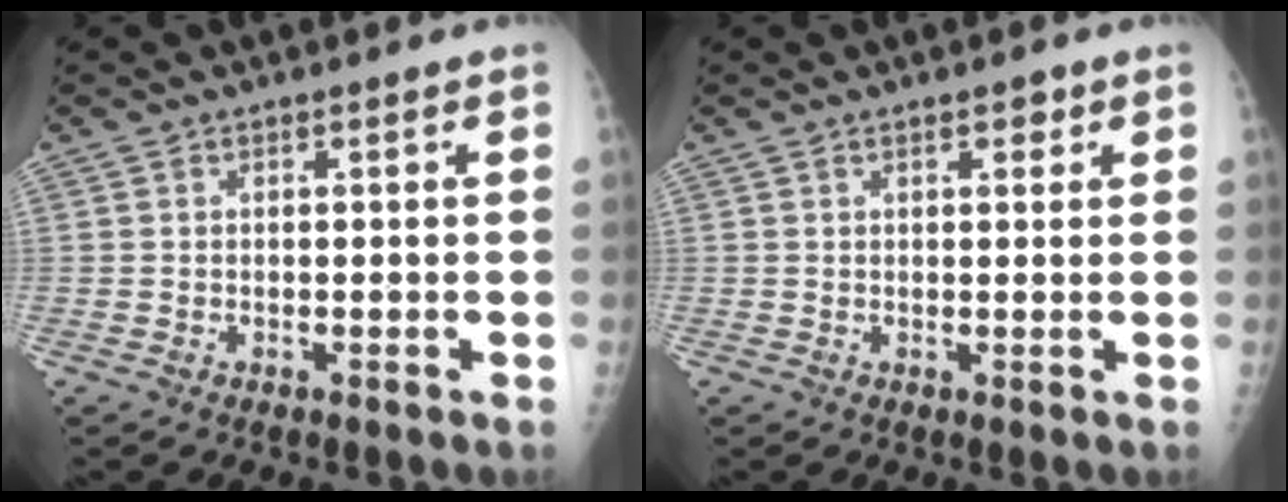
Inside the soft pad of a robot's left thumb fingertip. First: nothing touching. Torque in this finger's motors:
{"motor_torque": [0.04, 0.01, 0.04, 0.00, 0.06]}